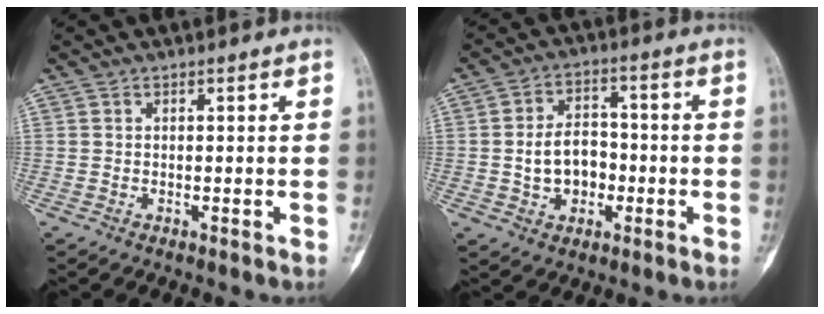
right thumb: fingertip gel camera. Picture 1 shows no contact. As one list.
[{"total": 8.7, "force": [-1.4, 6.4, 5.7], "torque": [-0.068, 0.024, -0.024]}]